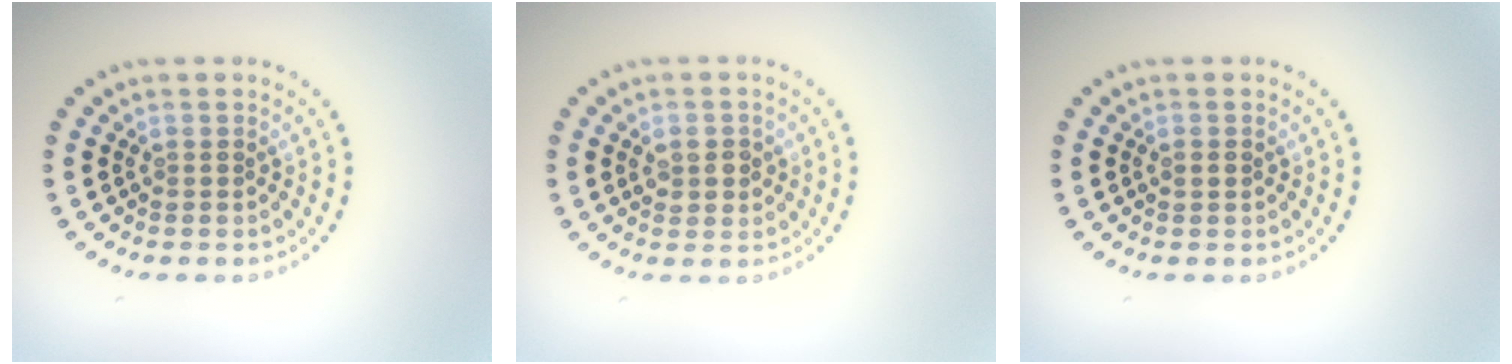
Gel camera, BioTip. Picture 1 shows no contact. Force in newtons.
{"total": 1.9, "press": 1.9, "slide": 0.3}
{"total": 0.9, "press": 0.9, "slide": 0.1}